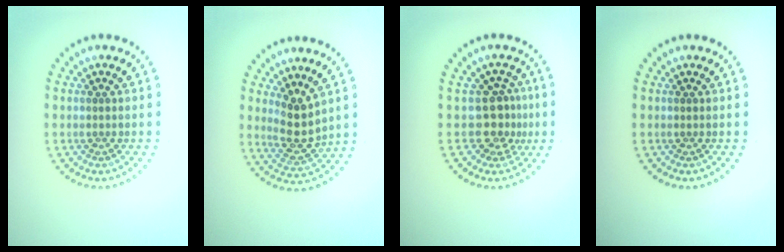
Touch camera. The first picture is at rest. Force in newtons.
{"total": 3.2, "press": 2.8, "slide": 1.5}
{"total": 2.9, "press": 2.3, "slide": 1.9}
{"total": 0.0}